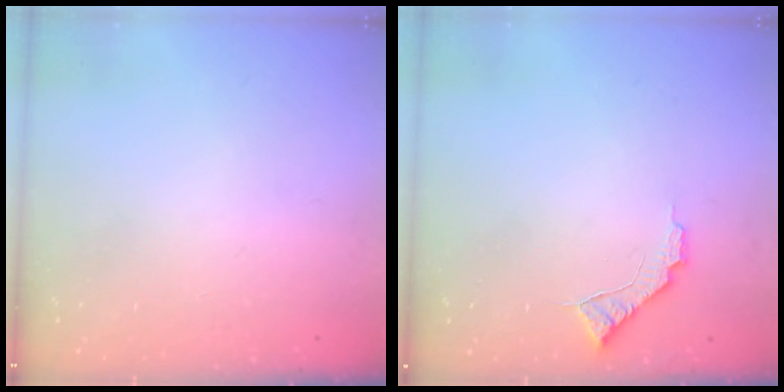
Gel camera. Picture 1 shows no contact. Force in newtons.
{"total": 6.6, "press": 6.5, "slide": 0.5}